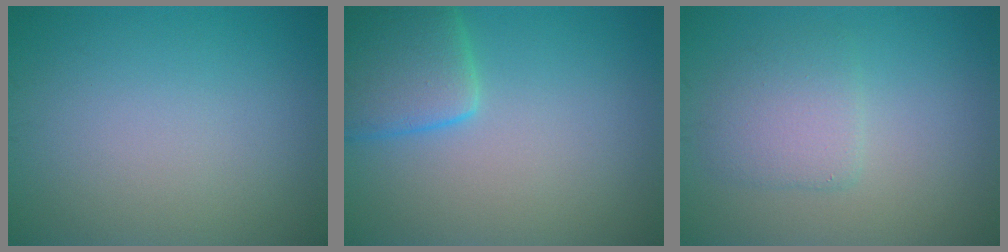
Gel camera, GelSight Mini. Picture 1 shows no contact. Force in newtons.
{"total": 5.0, "press": 5.0, "slide": 0.3}
{"total": 2.9, "press": 2.9, "slide": 0.3}